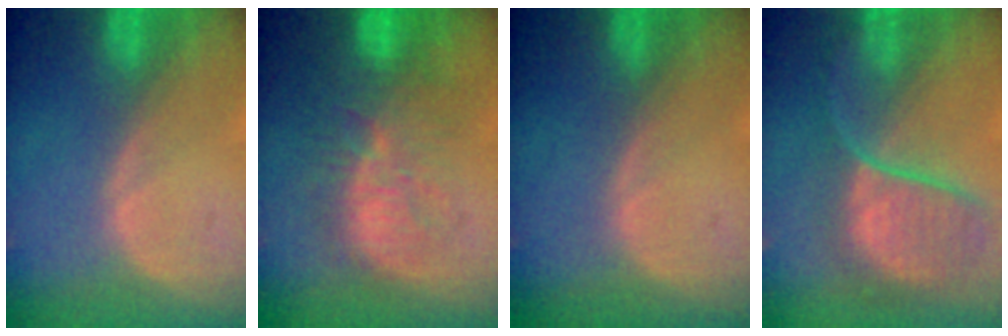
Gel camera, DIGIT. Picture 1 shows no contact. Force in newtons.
{"total": 10.1, "press": 9.5, "slide": 3.4}
{"total": 0.0}
{"total": 9.1, "press": 8.7, "slide": 2.7}